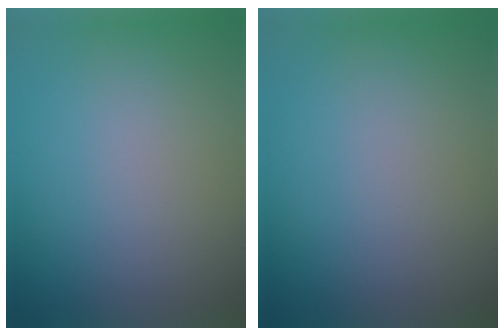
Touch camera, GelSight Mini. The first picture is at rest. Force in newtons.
{"total": 0.0}